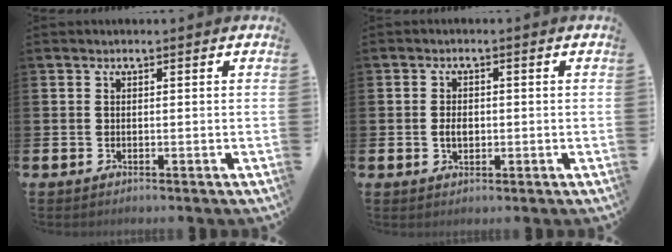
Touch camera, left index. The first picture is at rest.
{"total": 2.3, "force": [-0.2, 1.6, 1.7], "torque": [-0.012, -0.002, -0.009]}